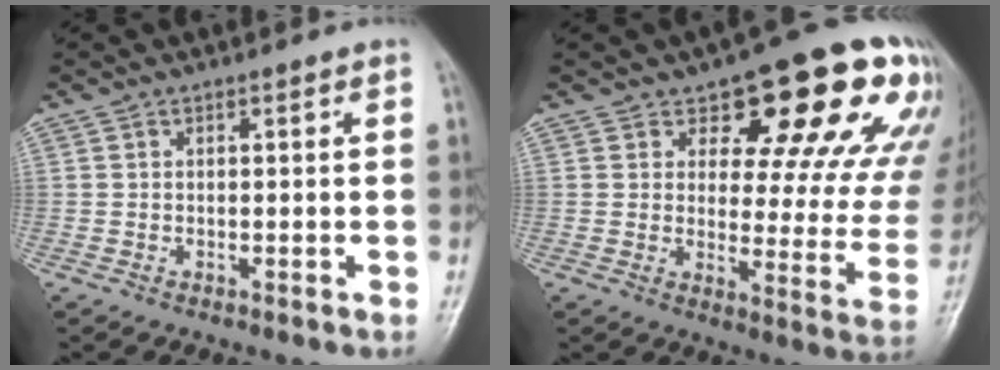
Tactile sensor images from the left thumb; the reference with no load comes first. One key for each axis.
{"total": 21.4, "fx": 12.4, "fy": 9.1, "fz": 14.9, "tx": -0.139, "ty": -0.051, "tz": 0.154}